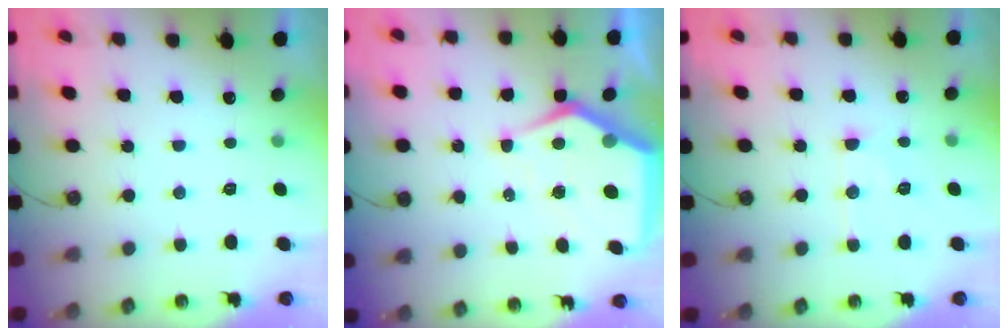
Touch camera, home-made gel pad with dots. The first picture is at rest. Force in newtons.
{"total": 12.0, "press": 12.0, "slide": 1.1}
{"total": 9.0, "press": 9.0, "slide": 0.8}